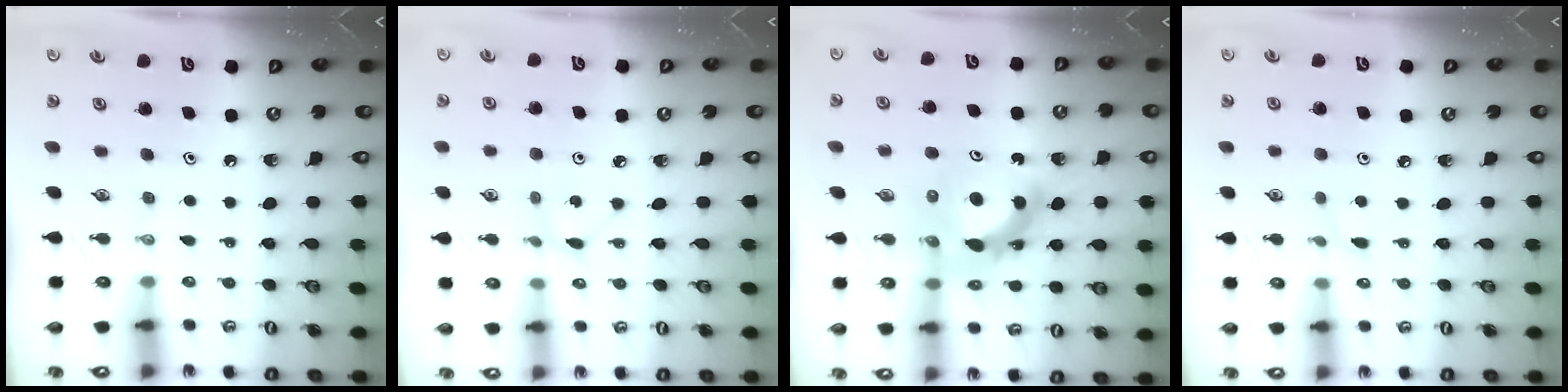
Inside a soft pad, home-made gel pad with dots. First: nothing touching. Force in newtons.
{"total": 2.1, "press": 2.0, "slide": 0.3}
{"total": 11.6, "press": 11.5, "slide": 1.0}
{"total": 2.8, "press": 2.8, "slide": 0.4}